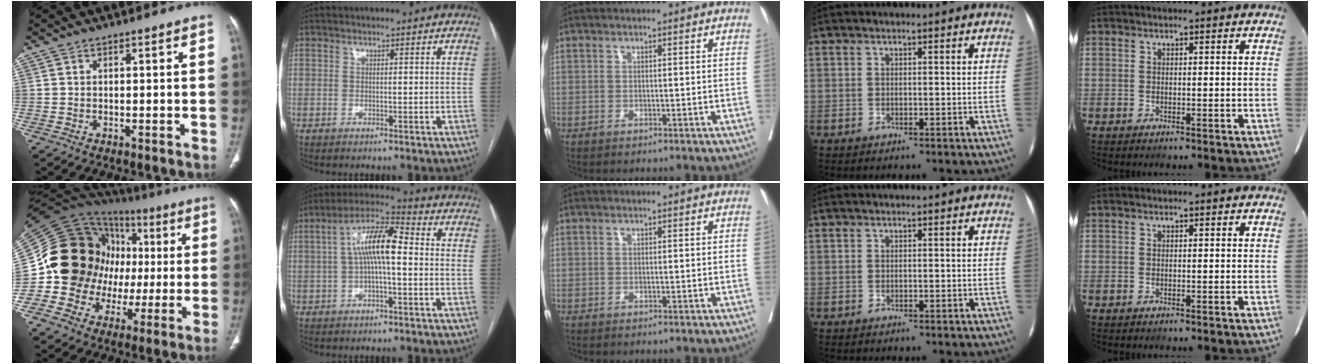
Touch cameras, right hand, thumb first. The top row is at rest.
{"thumb": {"total": 24.8, "force": [1.1, 20.9, 13.3], "torque": [-0.168, 0.064, 0.031]}, "index": {"total": 9.4, "force": [0.3, 2.2, 9.1], "torque": [-0.171, 0.032, 0.001]}}